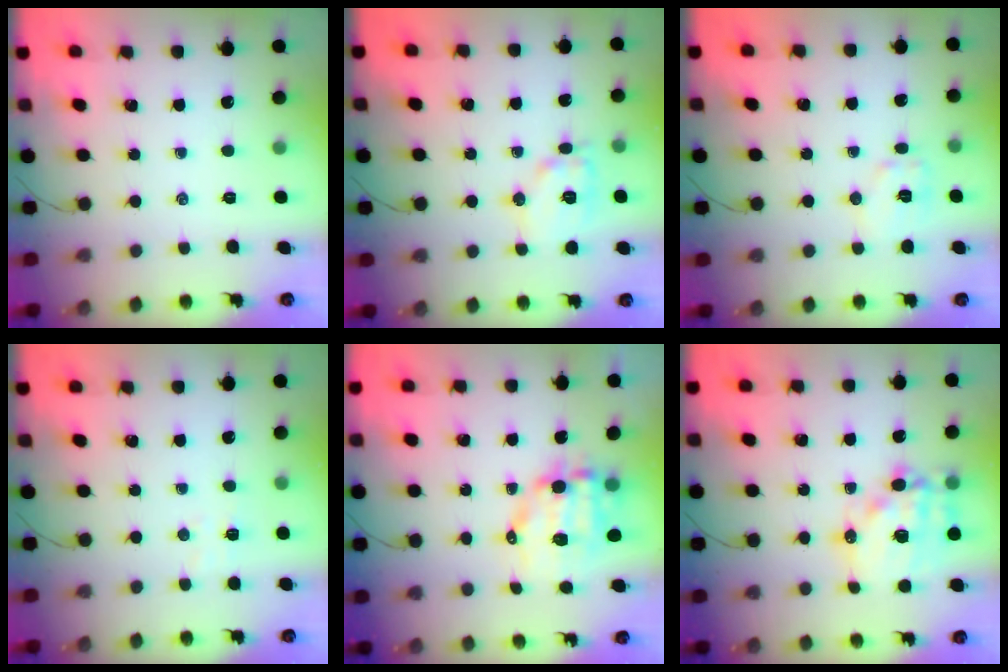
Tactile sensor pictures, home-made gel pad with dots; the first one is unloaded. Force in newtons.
{"total": 11.2, "press": 11.2, "slide": 0.4}
{"total": 7.0, "press": 6.9, "slide": 1.1}
{"total": 3.8, "press": 3.7, "slide": 0.5}
{"total": 8.9, "press": 8.6, "slide": 2.1}
{"total": 17.1, "press": 16.7, "slide": 3.9}